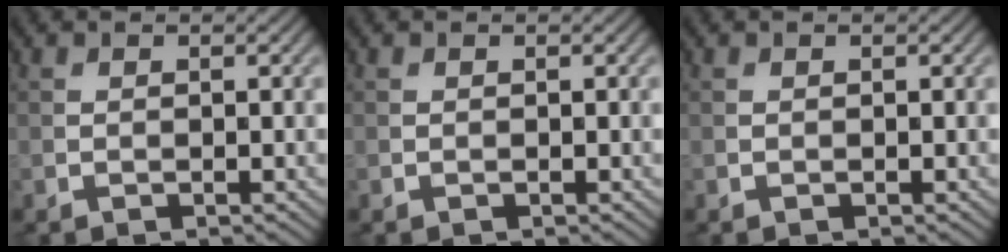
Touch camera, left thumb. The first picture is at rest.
{"total": 0.0}
{"total": 0.0}